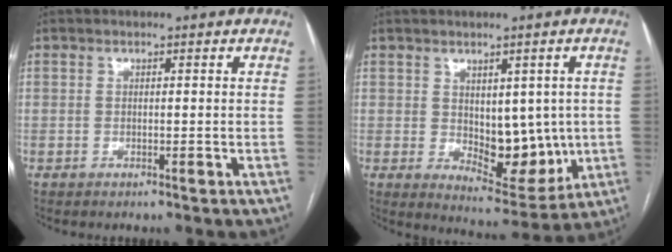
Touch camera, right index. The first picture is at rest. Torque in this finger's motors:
{"motor_torque": [0.68, 0.59, 0.11, 0.02]}